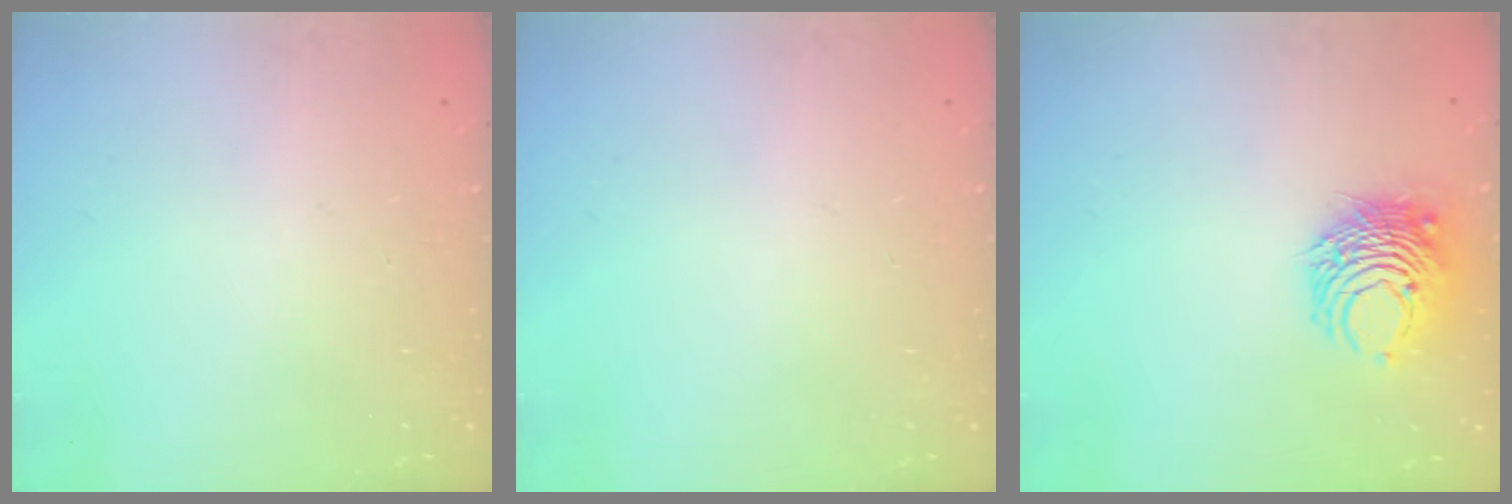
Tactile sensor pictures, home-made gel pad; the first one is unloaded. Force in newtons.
{"total": 0.0}
{"total": 8.2, "press": 8.2, "slide": 0.4}